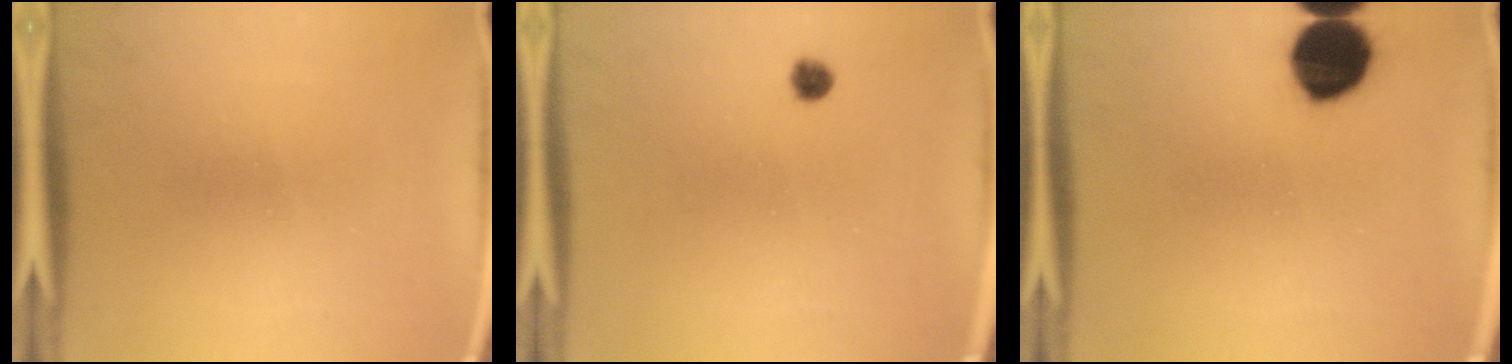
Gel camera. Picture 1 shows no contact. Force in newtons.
{"total": 1.7}
{"total": 12.8}